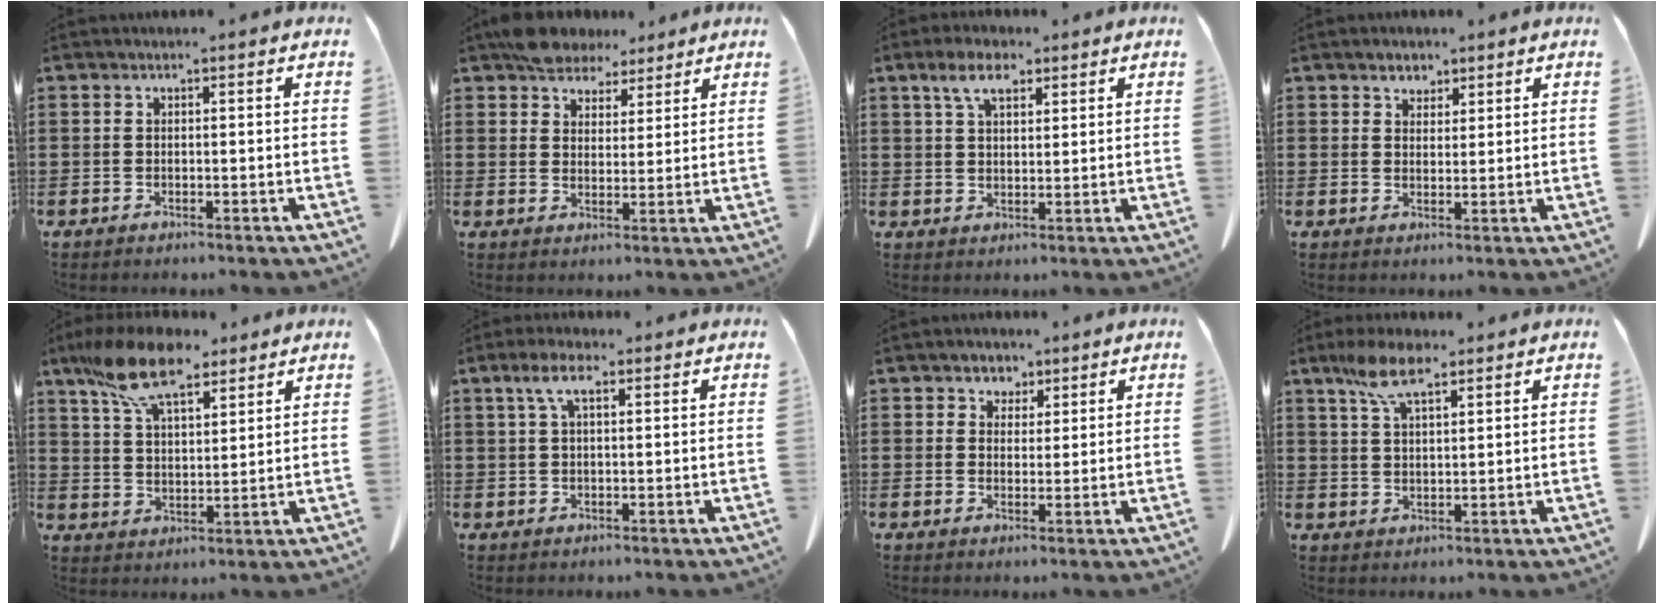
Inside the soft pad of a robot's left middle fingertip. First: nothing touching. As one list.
[{"total": 5.9, "force": [5.2, 2.5, 1.1], "torque": [-0.042, -0.005, 0.103]}, {"total": 5.6, "force": [3.5, 2.3, 3.7], "torque": [-0.084, 0.007, 0.064]}, {"total": 2.2, "force": [1.9, 1.2, 0.3], "torque": [-0.012, 0.005, 0.037]}, {"total": 11.9, "force": [8.7, 4.3, 7.0], "torque": [-0.159, -0.010, 0.164]}, {"total": 4.8, "force": [2.3, 1.5, 4.0], "torque": [-0.087, 0.006, 0.040]}, {"total": 2.9, "force": [2.1, 2.1, 0.0], "torque": [-0.007, 0.005, 0.038]}, {"total": 7.0, "force": [4.6, 2.2, 4.8], "torque": [-0.106, 0.003, 0.084]}]